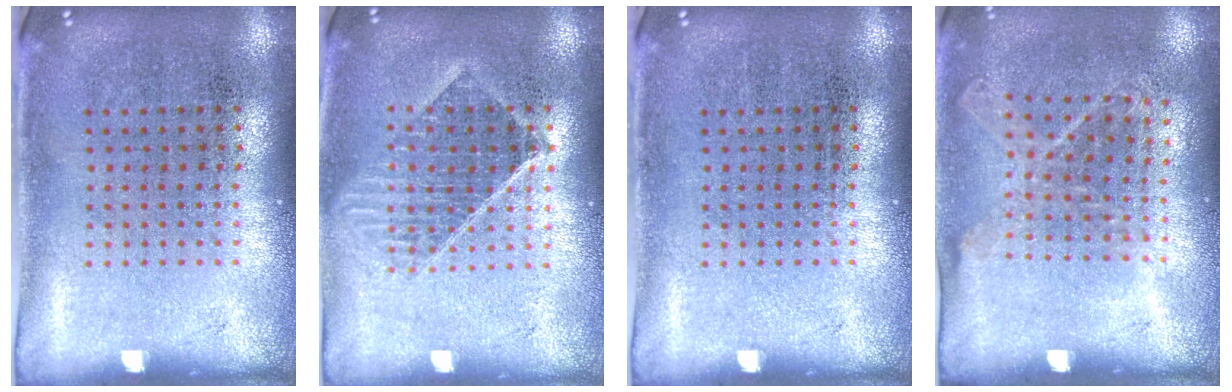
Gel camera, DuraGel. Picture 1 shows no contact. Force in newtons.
{"total": 1.4, "press": 1.3, "slide": 0.6}
{"total": 0.0}
{"total": 1.1, "press": 1.0, "slide": 0.5}